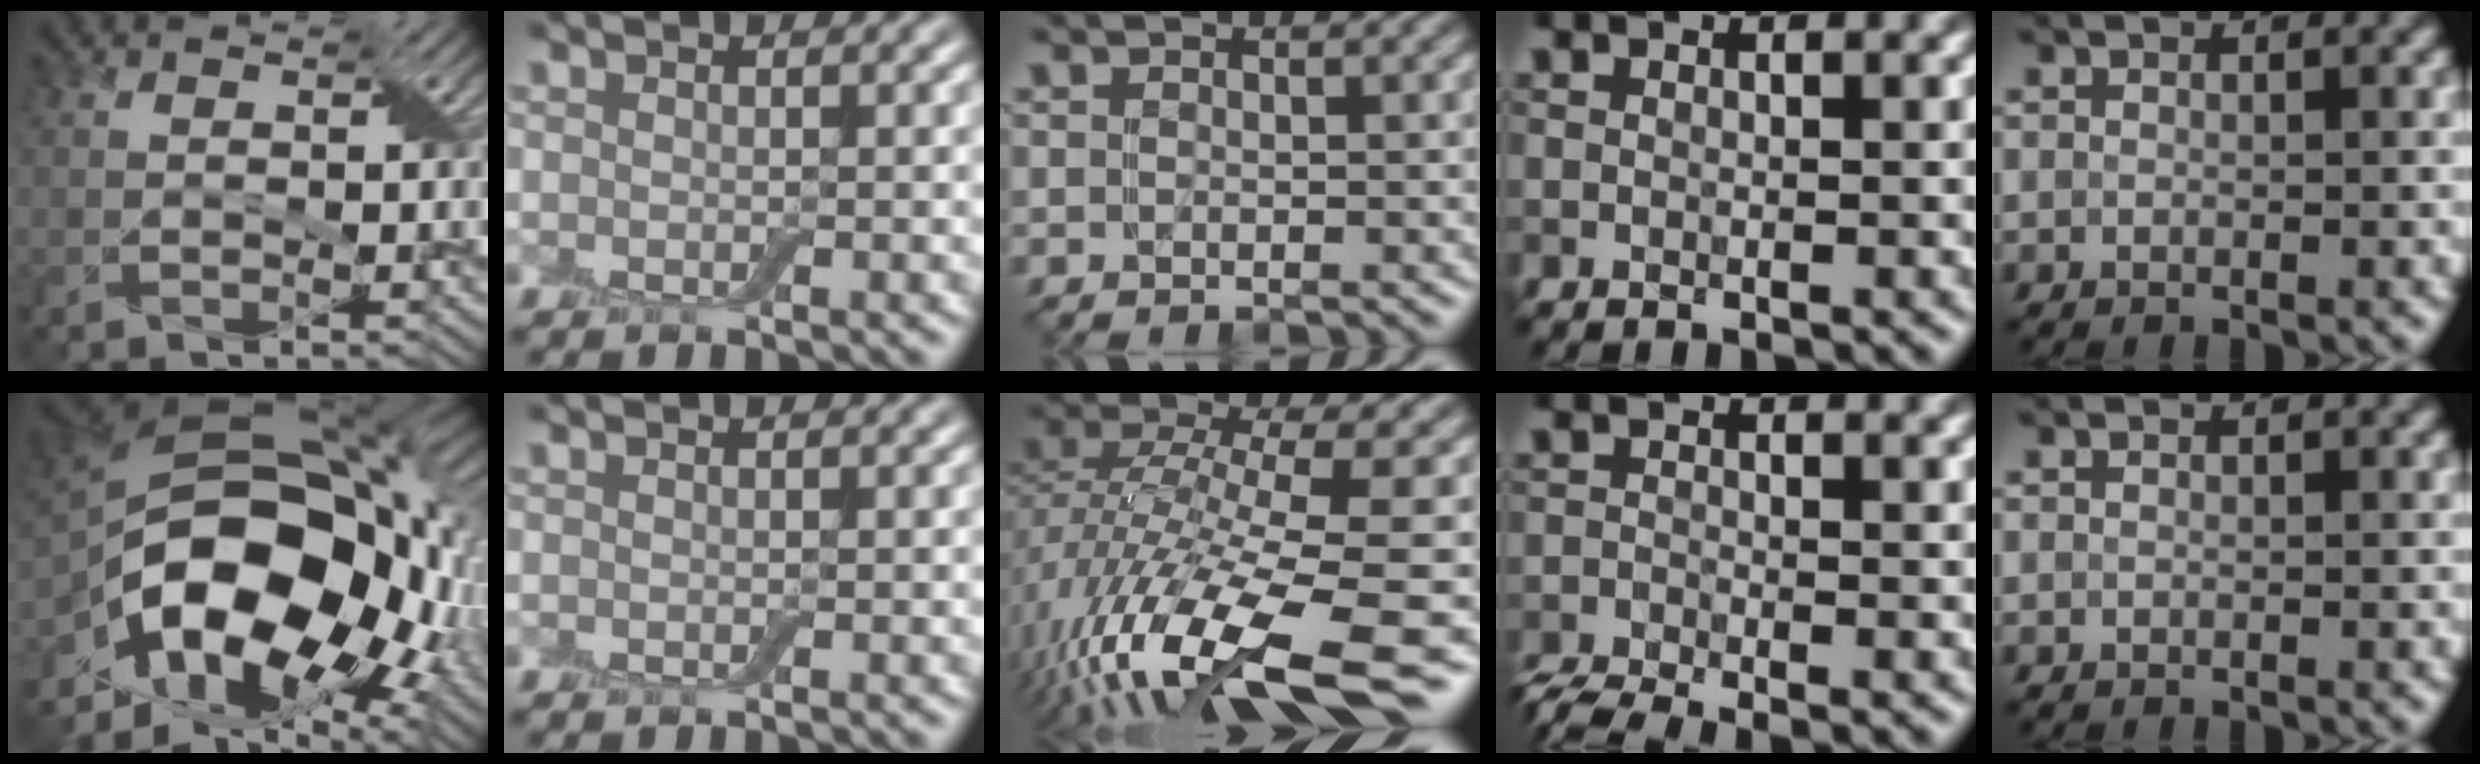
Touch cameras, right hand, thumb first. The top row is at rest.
{"thumb": {"total": 19.7, "force": [-4.6, 11.9, 14.9], "torque": [-0.312, -0.023, -0.073]}, "middle": {"total": 12.7, "force": [-6.2, 3.2, 10.6], "torque": [-0.210, -0.006, -0.090]}, "ring": {"total": 4.0, "force": [-3.6, 0.8, 1.6], "torque": [-0.018, -0.009, -0.054]}}